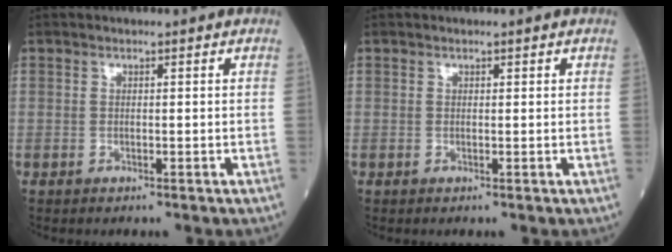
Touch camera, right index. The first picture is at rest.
{"total": 0.0}